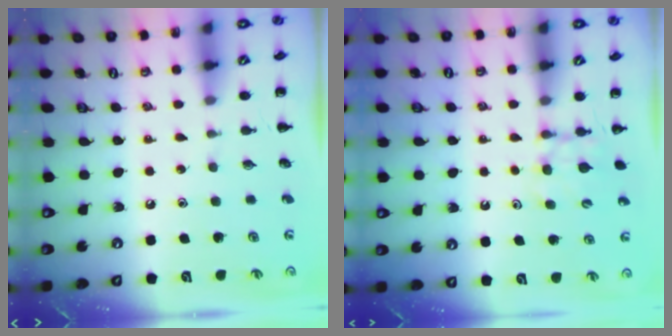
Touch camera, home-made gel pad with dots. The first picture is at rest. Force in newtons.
{"total": 7.2, "press": 7.1, "slide": 1.6}